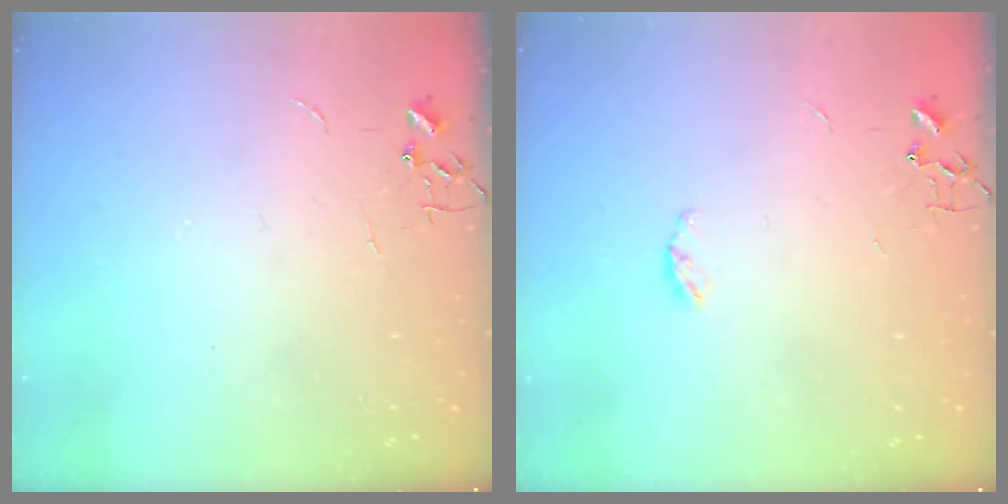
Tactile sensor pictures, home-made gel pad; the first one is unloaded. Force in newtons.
{"total": 3.9, "press": 3.8, "slide": 0.6}